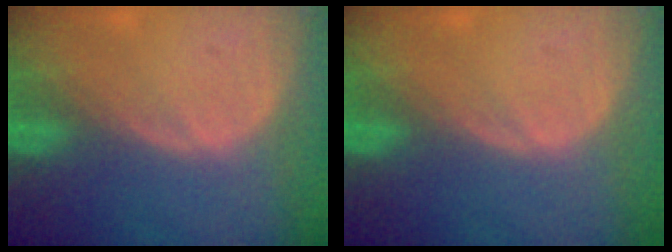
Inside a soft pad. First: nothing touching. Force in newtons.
{"total": 0.0}